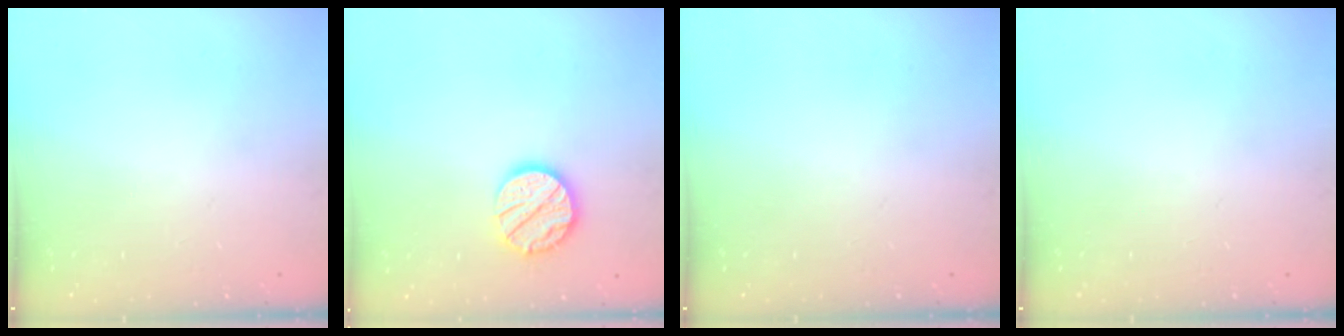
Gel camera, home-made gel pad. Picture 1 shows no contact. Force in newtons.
{"total": 11.9, "press": 11.9, "slide": 0.7}
{"total": 0.0}
{"total": 0.0}